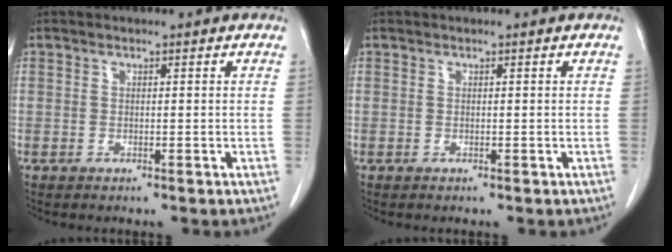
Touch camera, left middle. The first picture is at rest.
{"total": 0.0}